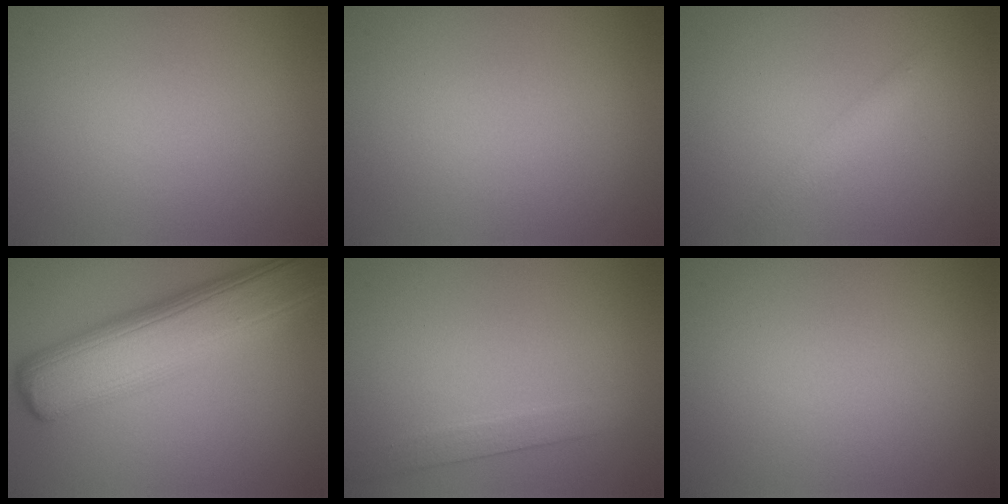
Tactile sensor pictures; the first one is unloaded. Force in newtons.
{"total": 0.0}
{"total": 1.4, "press": 1.4, "slide": 0.1}
{"total": 9.7, "press": 9.7, "slide": 0.2}
{"total": 1.8, "press": 1.8, "slide": 0.1}
{"total": 0.0}